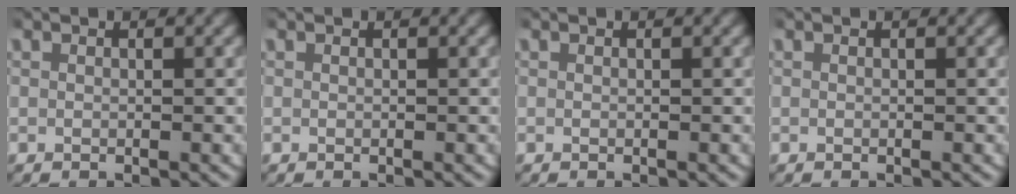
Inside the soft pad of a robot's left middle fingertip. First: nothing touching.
{"total": 0.0}
{"total": 0.0}
{"total": 0.0}